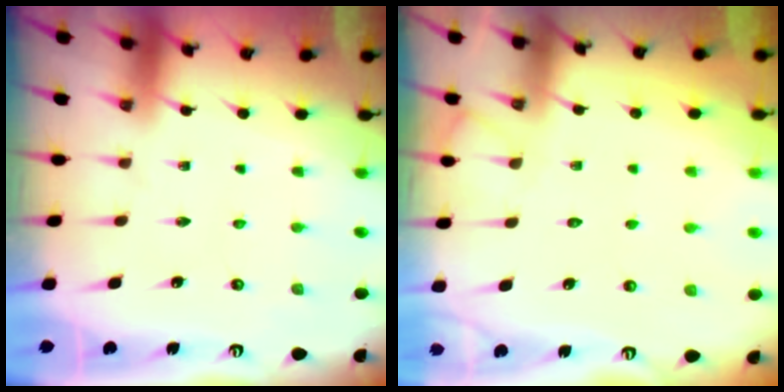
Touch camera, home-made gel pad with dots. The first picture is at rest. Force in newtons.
{"total": 4.9, "press": 4.8, "slide": 0.6}